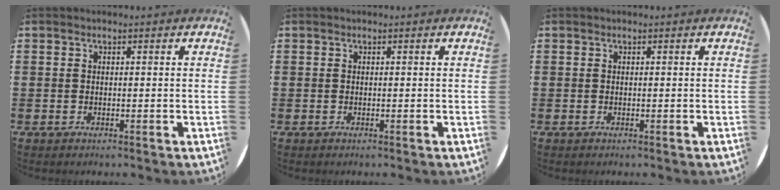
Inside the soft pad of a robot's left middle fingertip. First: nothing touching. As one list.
[{"total": 0.0}, {"total": 0.0}]